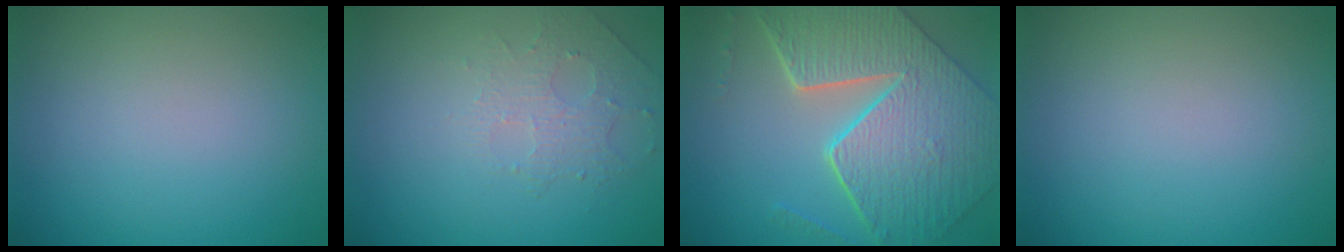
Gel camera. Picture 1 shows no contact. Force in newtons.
{"total": 1.6, "press": 1.2, "slide": 1.0}
{"total": 9.6, "press": 7.1, "slide": 6.5}
{"total": 0.0}